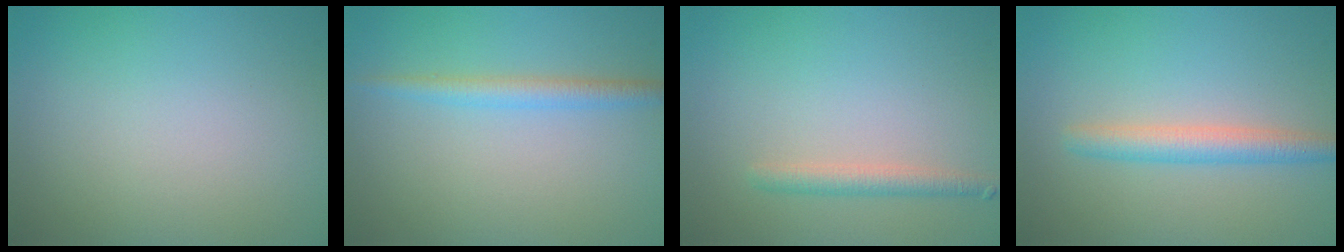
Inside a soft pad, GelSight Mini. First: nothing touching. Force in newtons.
{"total": 2.1, "press": 2.1, "slide": 0.2}
{"total": 1.8, "press": 1.8, "slide": 0.1}
{"total": 2.9, "press": 2.9, "slide": 0.1}